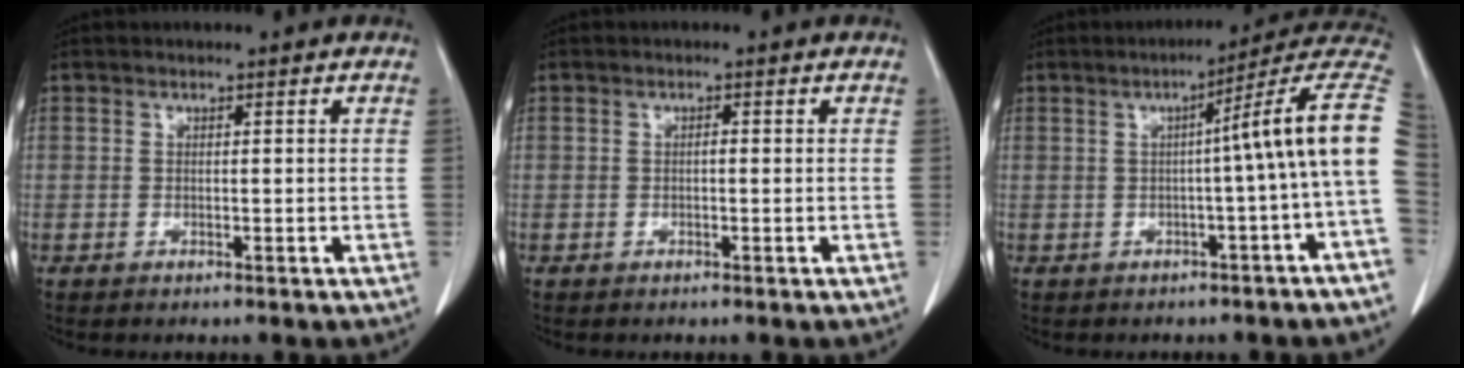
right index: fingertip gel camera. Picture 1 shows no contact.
{"total": 0.6, "force": [-0.1, 0.2, 0.5], "torque": [-0.011, 0.001, -0.002]}
{"total": 11.1, "force": [0.1, -1.7, 10.9], "torque": [-0.125, 0.029, -0.008]}